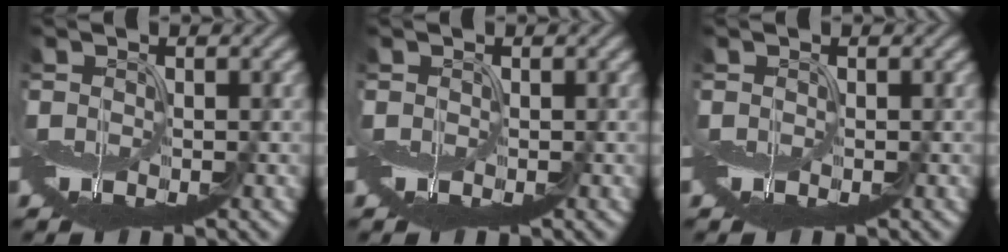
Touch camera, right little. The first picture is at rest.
{"total": 0.0}
{"total": 0.0}